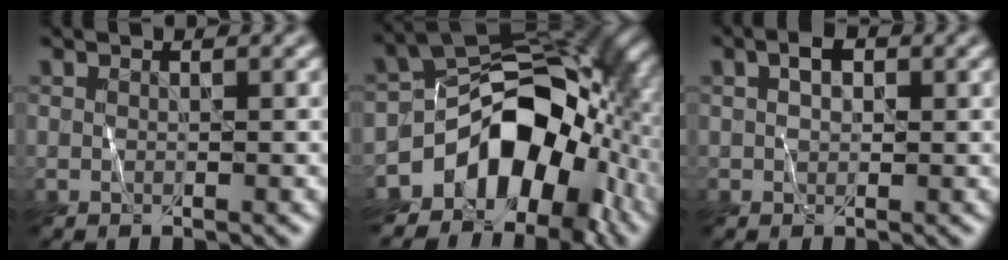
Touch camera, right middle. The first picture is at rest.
{"total": 12.2, "force": [-5.1, 7.8, 7.9], "torque": [-0.095, 0.004, -0.098]}
{"total": 1.3, "force": [0.6, 0.9, 0.7], "torque": [-0.010, 0.011, 0.007]}